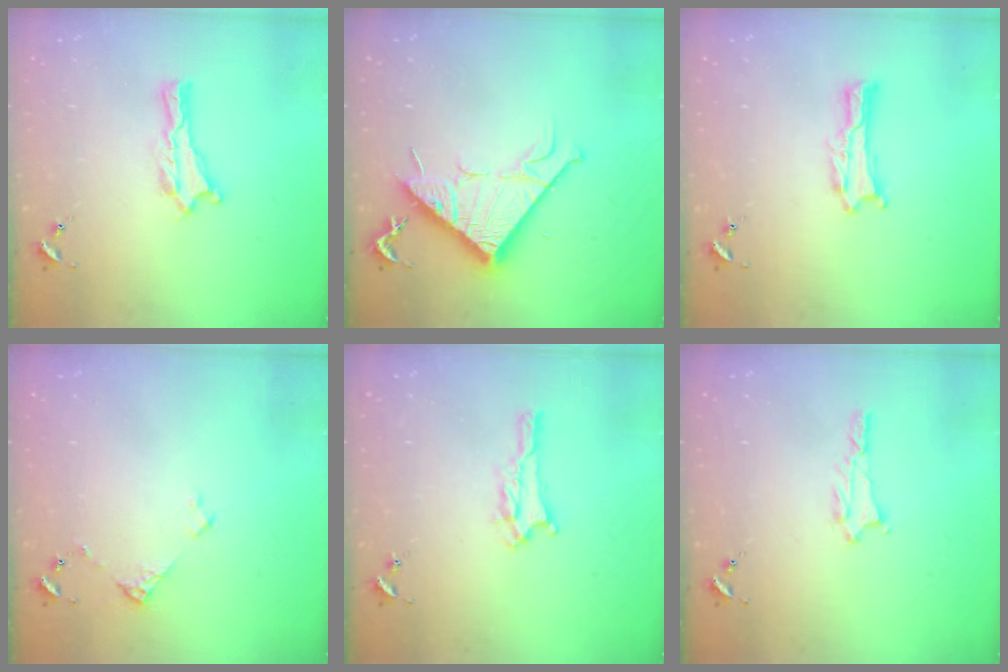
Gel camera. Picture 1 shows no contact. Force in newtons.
{"total": 10.7, "press": 10.7, "slide": 0.1}
{"total": 0.0}
{"total": 3.5, "press": 3.5, "slide": 0.4}
{"total": 2.8, "press": 2.8, "slide": 0.3}
{"total": 1.0, "press": 1.0, "slide": 0.1}